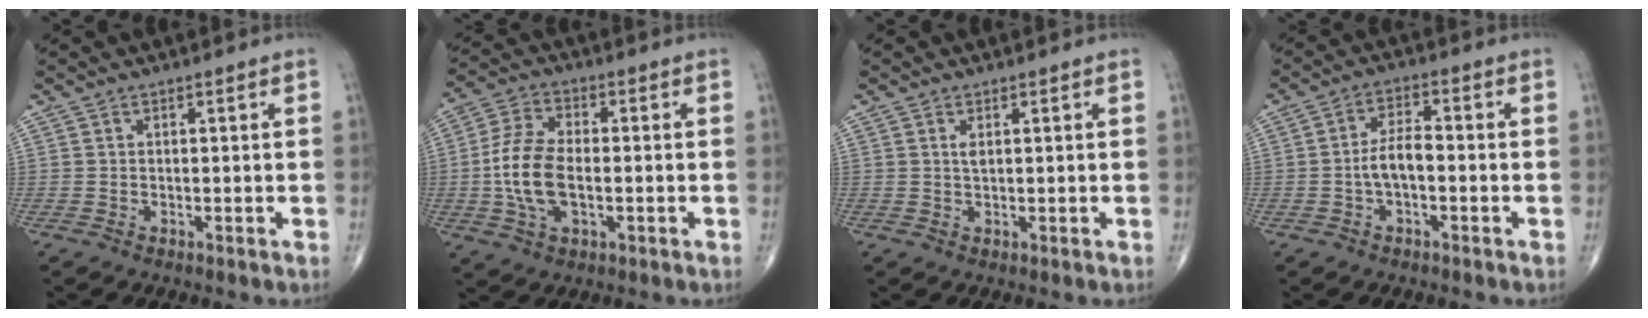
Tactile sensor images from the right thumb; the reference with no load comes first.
{"total": 11.4, "force": [-1.3, 6.1, 9.6], "torque": [-0.199, 0.011, -0.026]}
{"total": 1.1, "force": [0.4, 0.4, 0.9], "torque": [-0.016, -0.001, 0.008]}
{"total": 5.1, "force": [-1.2, 2.3, 4.3], "torque": [-0.079, 0.021, -0.026]}